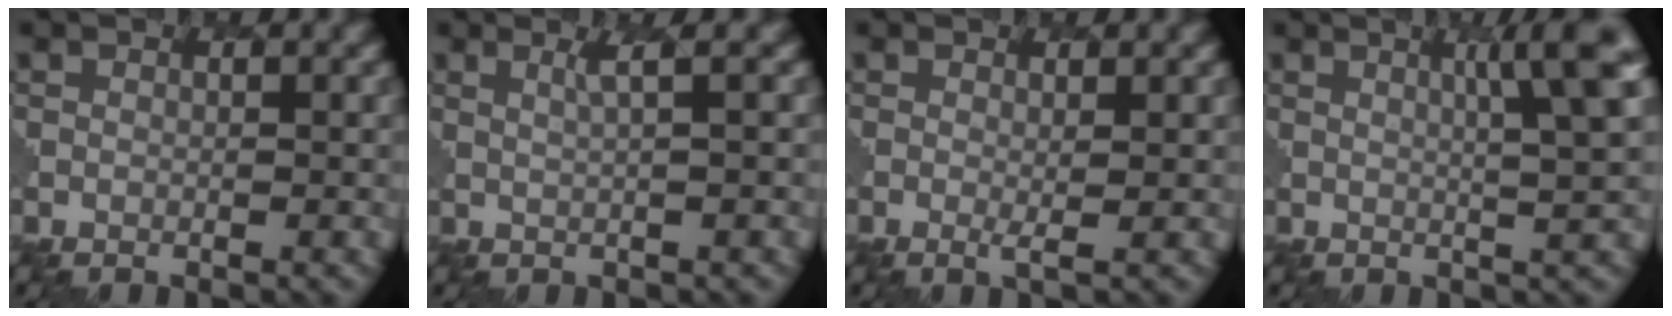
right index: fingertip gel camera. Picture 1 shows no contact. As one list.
[{"total": 2.2, "force": [1.1, 0.5, 1.8], "torque": [-0.028, 0.007, 0.021]}, {"total": 1.0, "force": [0.4, 0.1, 0.9], "torque": [-0.019, -0.006, 0.011]}, {"total": 5.8, "force": [2.0, 0.8, 5.4], "torque": [-0.070, 0.016, 0.037]}]